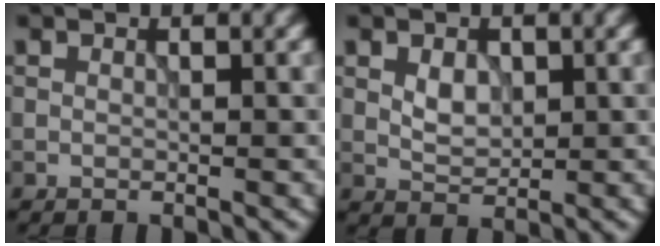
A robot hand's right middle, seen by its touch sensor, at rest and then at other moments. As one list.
[{"total": 1.9, "force": [0.3, 1.4, 1.4], "torque": [-0.027, -0.004, 0.005]}]